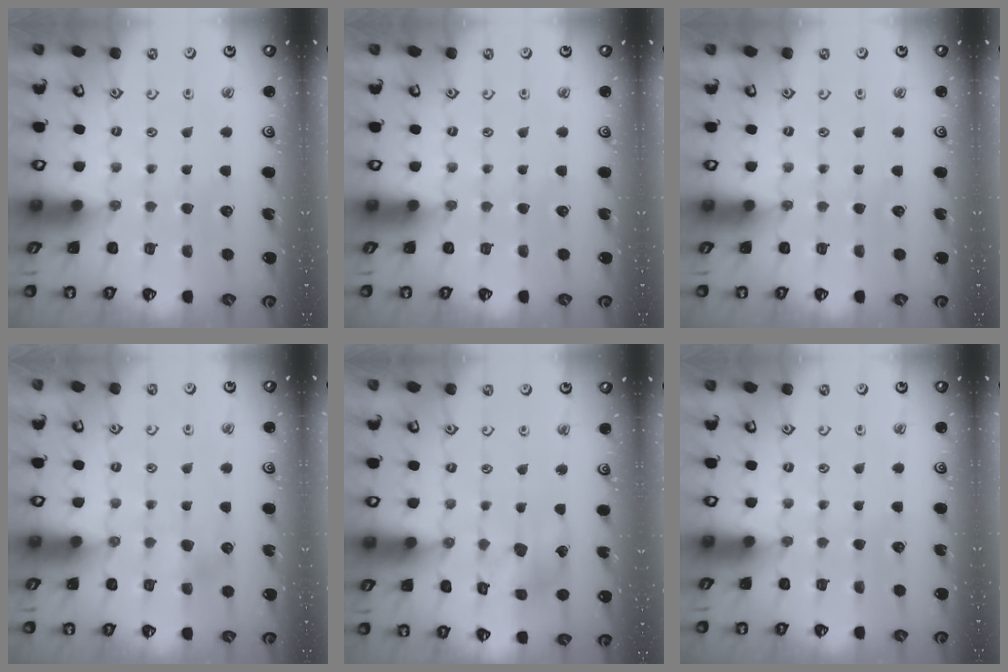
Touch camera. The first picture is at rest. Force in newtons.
{"total": 0.0}
{"total": 0.0}
{"total": 2.9, "press": 2.9, "slide": 0.3}
{"total": 9.9, "press": 9.8, "slide": 1.3}
{"total": 0.0}